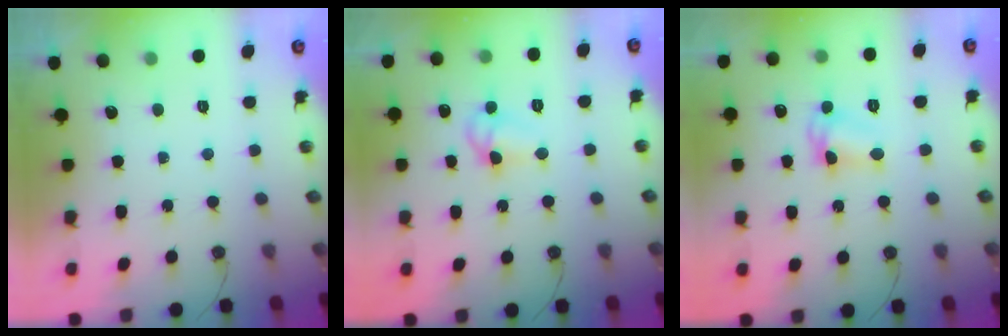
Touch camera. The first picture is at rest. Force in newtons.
{"total": 7.6, "press": 7.6, "slide": 0.7}
{"total": 7.5, "press": 7.5, "slide": 0.5}